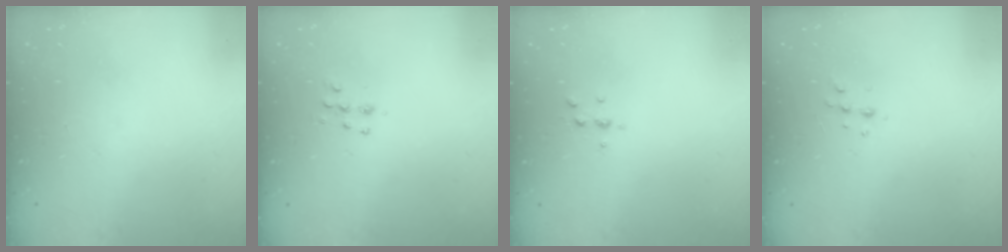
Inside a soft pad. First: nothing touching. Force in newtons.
{"total": 5.2, "press": 5.1, "slide": 1.0}
{"total": 3.8, "press": 3.7, "slide": 0.5}
{"total": 5.6, "press": 5.6, "slide": 0.7}